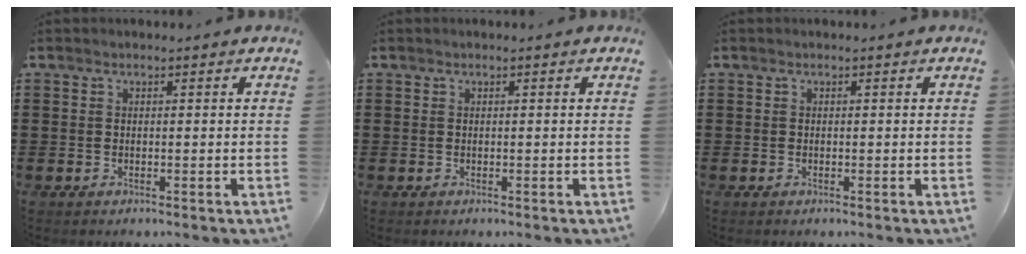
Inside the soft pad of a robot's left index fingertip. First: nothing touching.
{"total": 0.0}
{"total": 0.0}